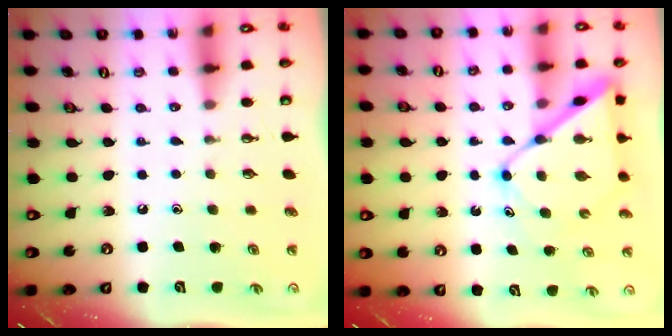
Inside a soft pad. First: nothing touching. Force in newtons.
{"total": 12.5, "press": 12.5, "slide": 1.1}